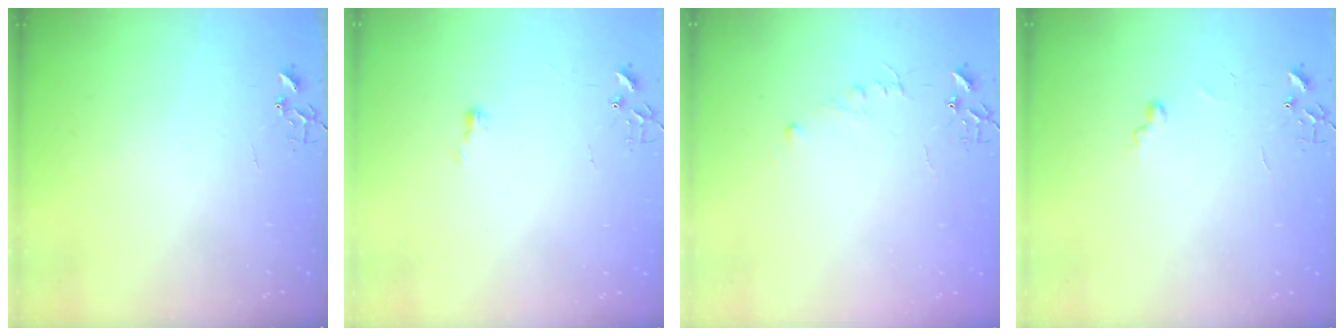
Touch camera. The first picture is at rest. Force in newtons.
{"total": 4.5, "press": 4.5, "slide": 0.4}
{"total": 5.1, "press": 5.1, "slide": 0.4}
{"total": 5.2, "press": 5.2, "slide": 0.5}